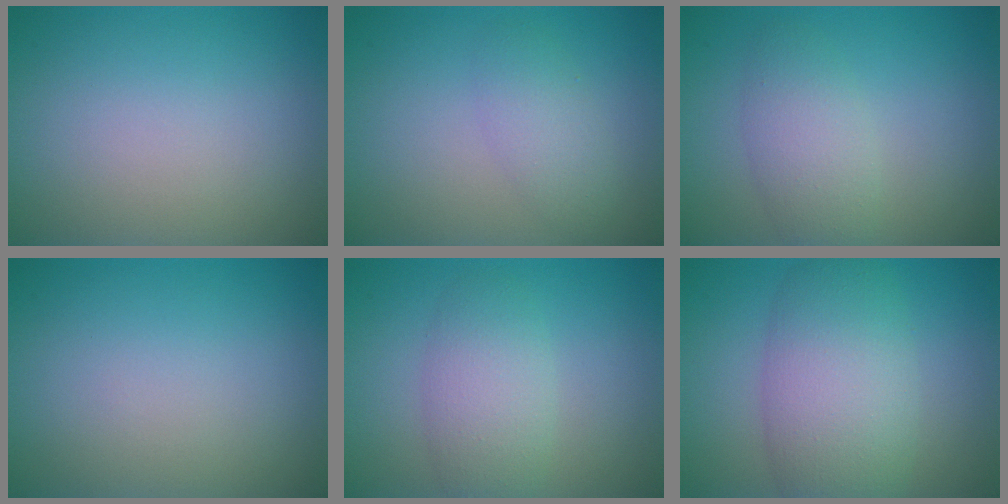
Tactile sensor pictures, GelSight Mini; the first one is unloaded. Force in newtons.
{"total": 2.4, "press": 2.4, "slide": 0.1}
{"total": 3.2, "press": 3.2, "slide": 0.1}
{"total": 0.0}
{"total": 3.8, "press": 3.8, "slide": 0.2}
{"total": 7.4, "press": 7.4, "slide": 0.3}